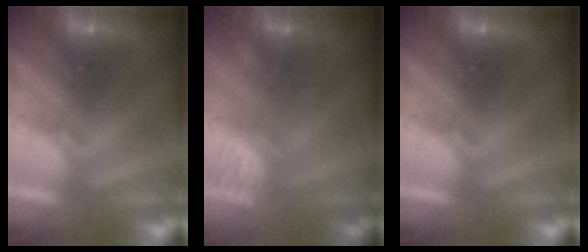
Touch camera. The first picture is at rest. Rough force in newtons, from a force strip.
{"total": 2.5}
{"total": 0.0}